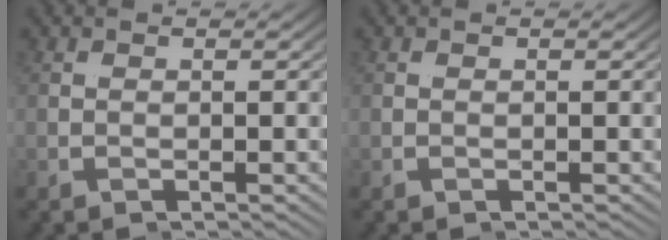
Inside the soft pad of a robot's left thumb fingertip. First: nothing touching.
{"total": 0.0}